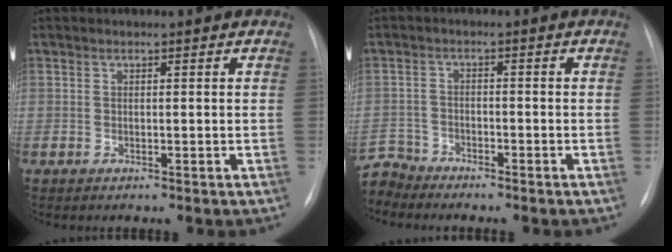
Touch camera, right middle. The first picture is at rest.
{"total": 4.9, "force": [-4.7, 0.9, -0.9], "torque": [0.022, 0.000, -0.093]}